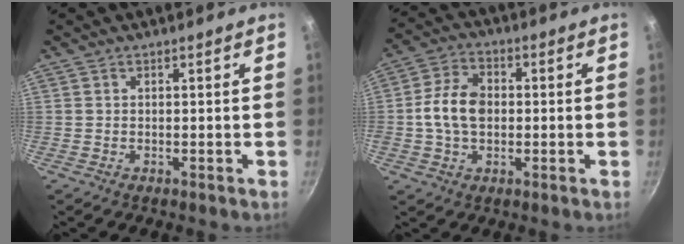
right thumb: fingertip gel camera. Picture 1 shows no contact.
{"total": 9.1, "force": [-0.3, 6.2, 6.6], "torque": [-0.114, 0.021, -0.017]}